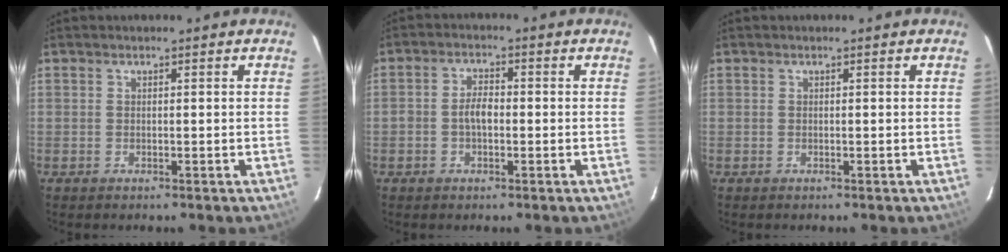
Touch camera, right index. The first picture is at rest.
{"total": 3.4, "force": [-0.8, 1.9, 2.8], "torque": [-0.057, 0.009, -0.014]}
{"total": 0.0}